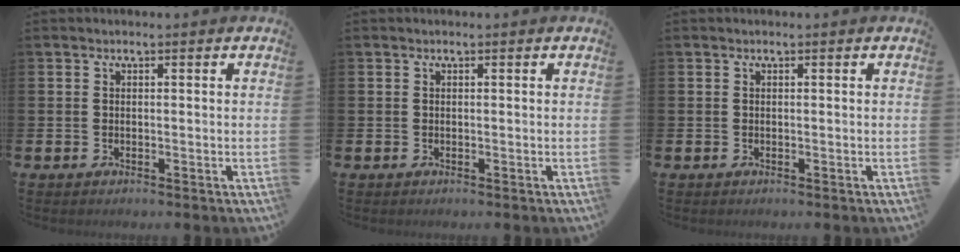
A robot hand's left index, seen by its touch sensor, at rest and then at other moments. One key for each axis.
{"total": 0.0}
{"total": 0.0}